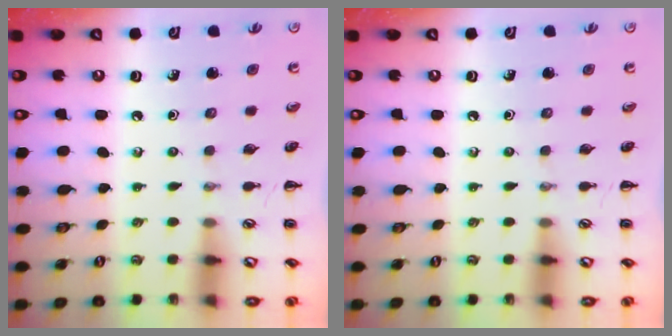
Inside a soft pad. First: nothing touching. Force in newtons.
{"total": 0.0}